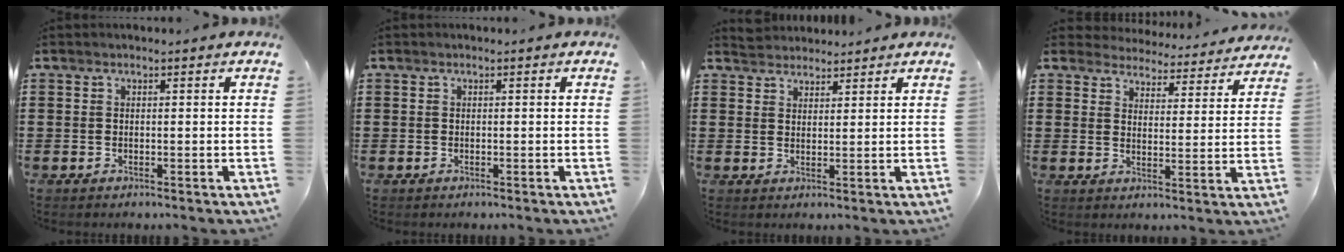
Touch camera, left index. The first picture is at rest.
{"total": 0.0}
{"total": 2.4, "force": [2.3, 0.6, -0.3], "torque": [-0.002, 0.000, 0.046]}
{"total": 4.4, "force": [4.4, 0.2, -0.3], "torque": [-0.013, -0.039, 0.073]}